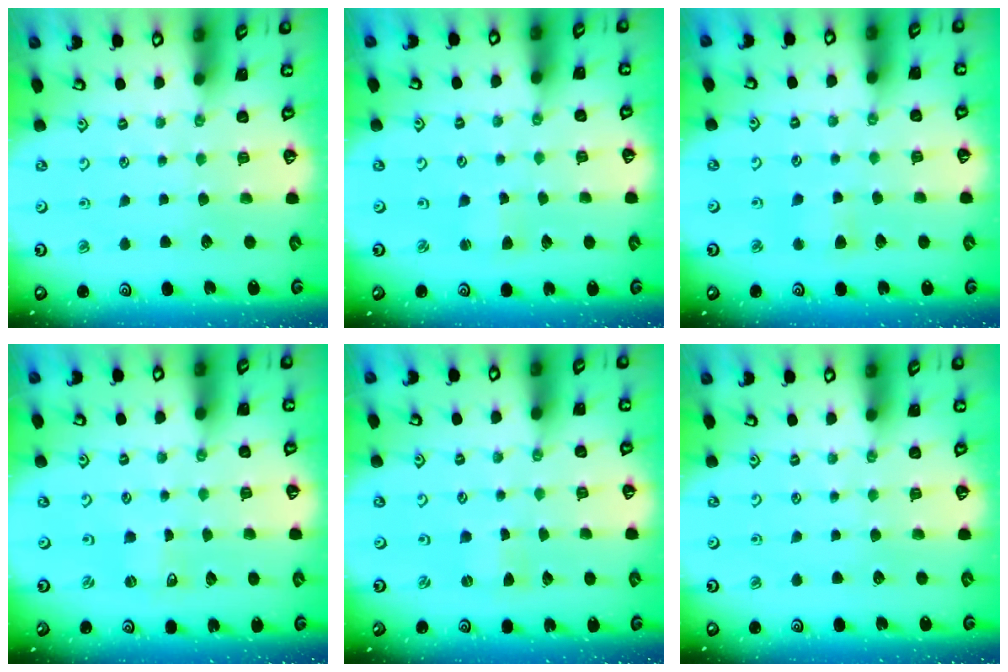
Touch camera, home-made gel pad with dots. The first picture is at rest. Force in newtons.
{"total": 2.2, "press": 2.2, "slide": 0.3}
{"total": 3.5, "press": 3.5, "slide": 0.4}
{"total": 0.0}
{"total": 0.0}
{"total": 0.0}